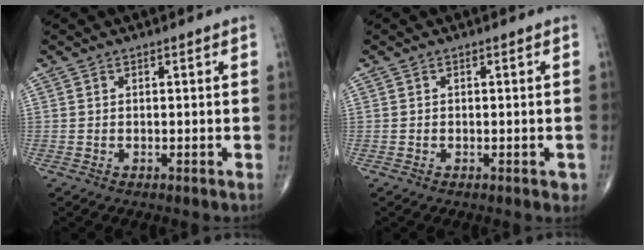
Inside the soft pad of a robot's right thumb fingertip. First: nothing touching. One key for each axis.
{"total": 1.2, "fx": -0.5, "fy": 0.7, "fz": 0.8, "tx": -0.002, "ty": 0.001, "tz": -0.008}